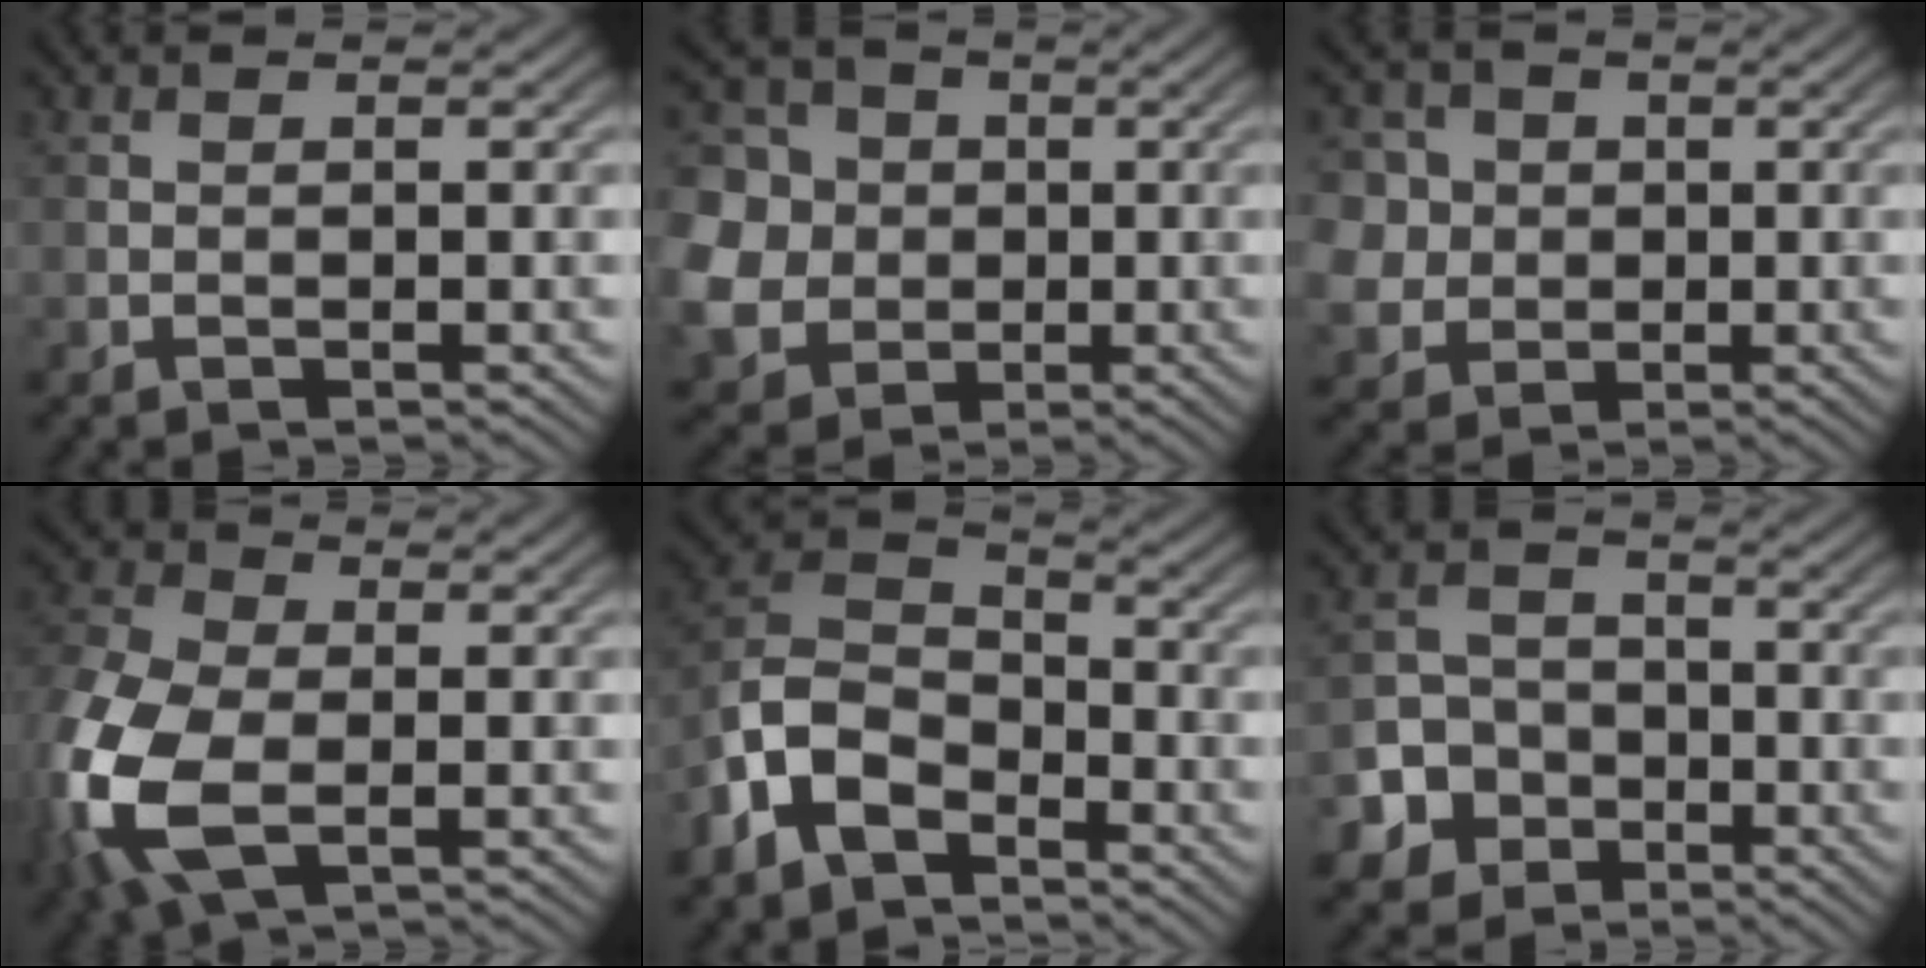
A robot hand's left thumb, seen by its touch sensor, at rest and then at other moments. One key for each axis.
{"total": 11.7, "fx": 0.3, "fy": 10.6, "fz": 5.0, "tx": -0.191, "ty": -0.008, "tz": -0.014}
{"total": 8.1, "fx": 2.1, "fy": 7.2, "fz": 2.9, "tx": -0.099, "ty": 0.015, "tz": 0.028}
{"total": 12.8, "fx": -3.0, "fy": 7.7, "fz": 9.7, "tx": -0.284, "ty": -0.024, "tz": -0.056}
{"total": 9.2, "fx": -5.5, "fy": 5.2, "fz": 5.3, "tx": -0.119, "ty": 0.001, "tz": -0.131}
{"total": 7.3, "fx": -3.7, "fy": 6.1, "fz": 1.6, "tx": -0.033, "ty": -0.015, "tz": -0.093}